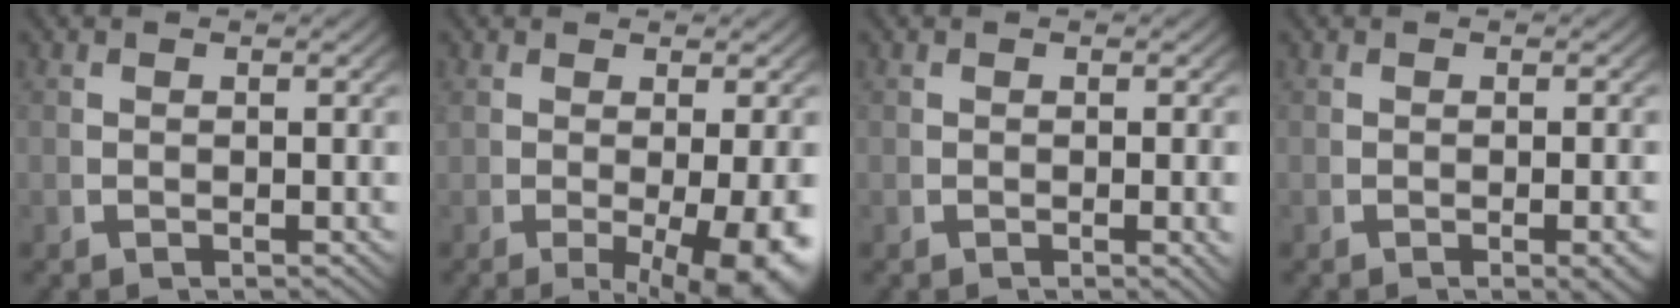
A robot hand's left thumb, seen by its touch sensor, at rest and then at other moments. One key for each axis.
{"total": 6.9, "fx": -2.3, "fy": 2.8, "fz": 5.9, "tx": -0.096, "ty": -0.030, "tz": -0.021}
{"total": 1.0, "fx": -0.2, "fy": 0.1, "fz": 1.0, "tx": -0.013, "ty": 0.000, "tz": -0.003}
{"total": 1.6, "fx": -0.7, "fy": 0.3, "fz": 1.4, "tx": -0.021, "ty": -0.001, "tz": -0.008}